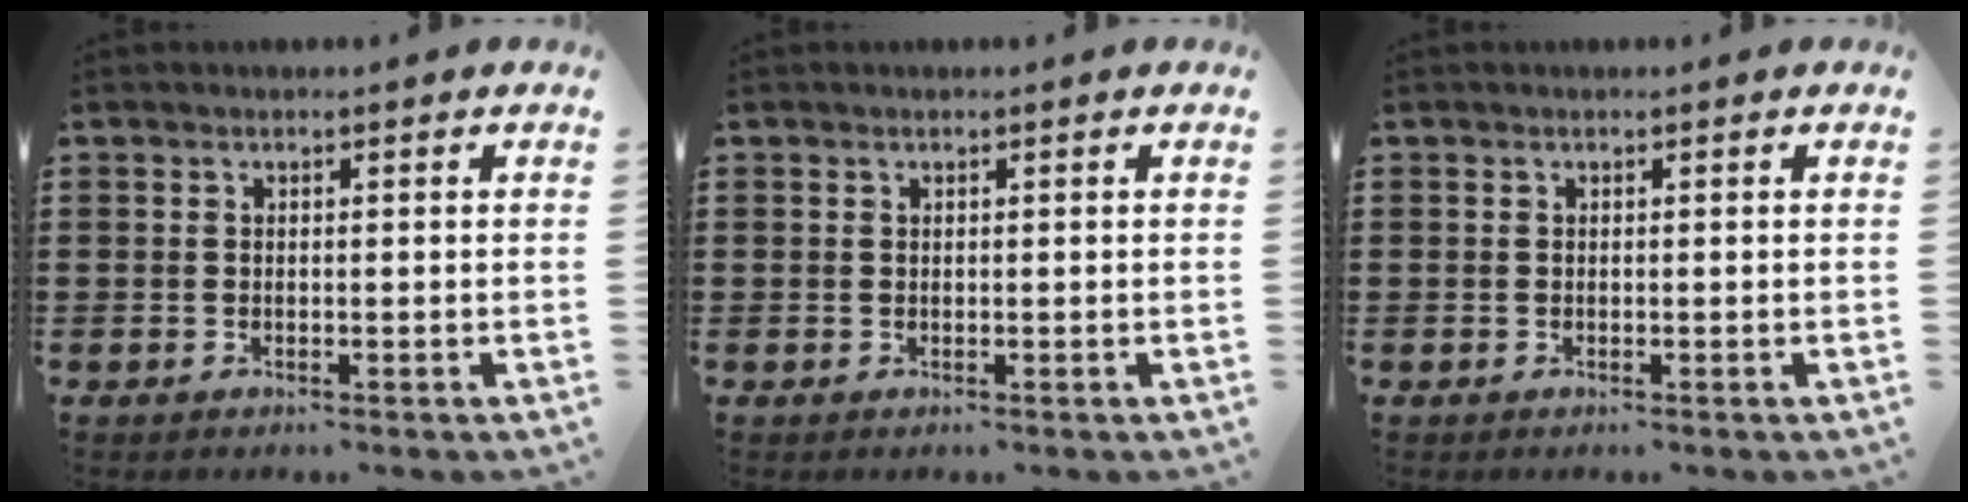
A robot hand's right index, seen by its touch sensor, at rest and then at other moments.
{"total": 0.0}
{"total": 0.0}